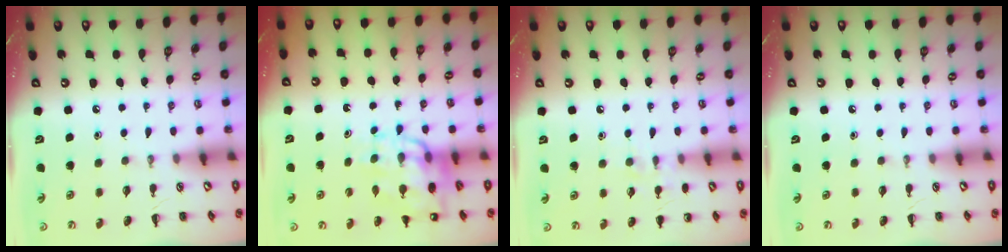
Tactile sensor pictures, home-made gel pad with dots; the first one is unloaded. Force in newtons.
{"total": 16.4, "press": 15.9, "slide": 3.9}
{"total": 6.7, "press": 6.5, "slide": 1.7}
{"total": 0.0}